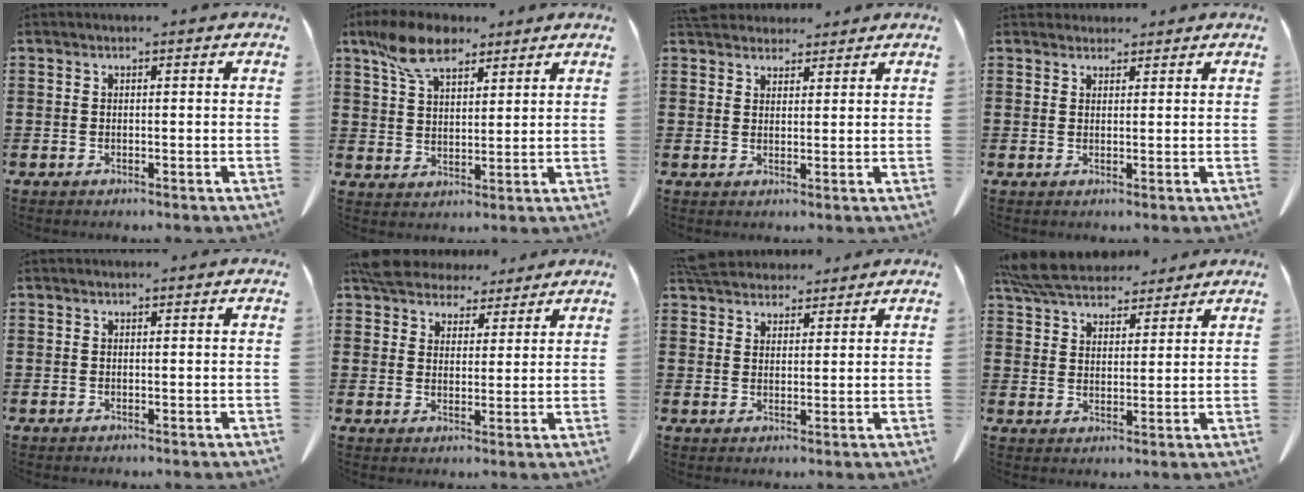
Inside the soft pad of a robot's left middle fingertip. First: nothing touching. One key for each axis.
{"total": 8.7, "fx": 6.2, "fy": 3.8, "fz": 4.8, "tx": -0.113, "ty": -0.002, "tz": 0.116}
{"total": 4.0, "fx": 3.8, "fy": 1.4, "fz": 0.5, "tx": -0.014, "ty": -0.008, "tz": 0.072}
{"total": 2.0, "fx": 1.8, "fy": 0.7, "fz": 0.1, "tx": -0.007, "ty": 0.000, "tz": 0.037}
{"total": 0.0}
{"total": 5.9, "fx": 5.3, "fy": 2.4, "fz": 0.9, "tx": -0.040, "ty": -0.005, "tz": 0.104}
{"total": 4.8, "fx": 4.5, "fy": 1.3, "fz": 0.6, "tx": -0.027, "ty": -0.007, "tz": 0.089}
{"total": 7.8, "fx": 7.1, "fy": 2.2, "fz": 2.4, "tx": -0.074, "ty": -0.018, "tz": 0.135}